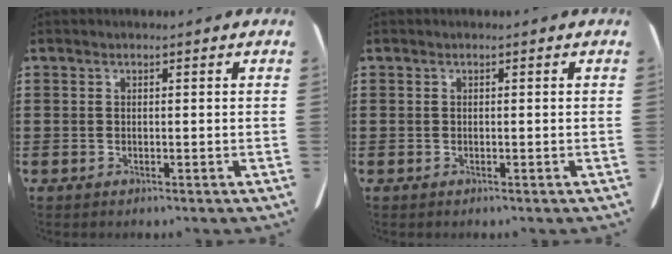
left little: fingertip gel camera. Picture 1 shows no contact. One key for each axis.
{"total": 0.0}